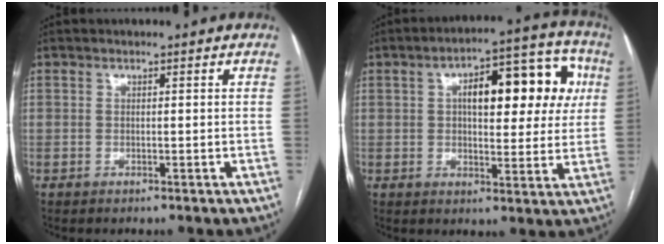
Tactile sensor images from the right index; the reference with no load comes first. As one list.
[{"total": 14.7, "force": [3.7, 6.1, 12.8], "torque": [-0.166, 0.043, 0.049]}]